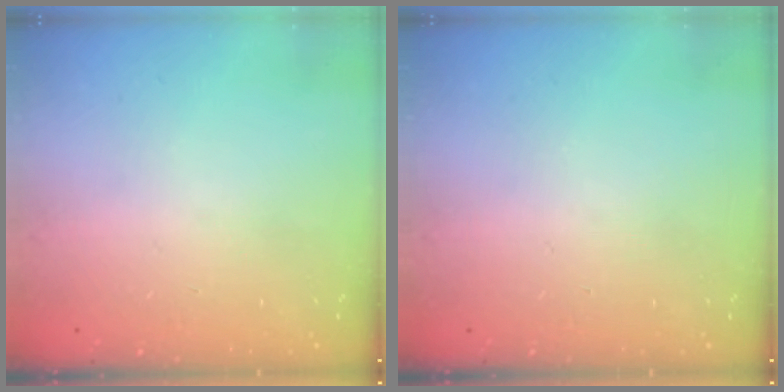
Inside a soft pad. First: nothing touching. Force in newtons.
{"total": 0.0}